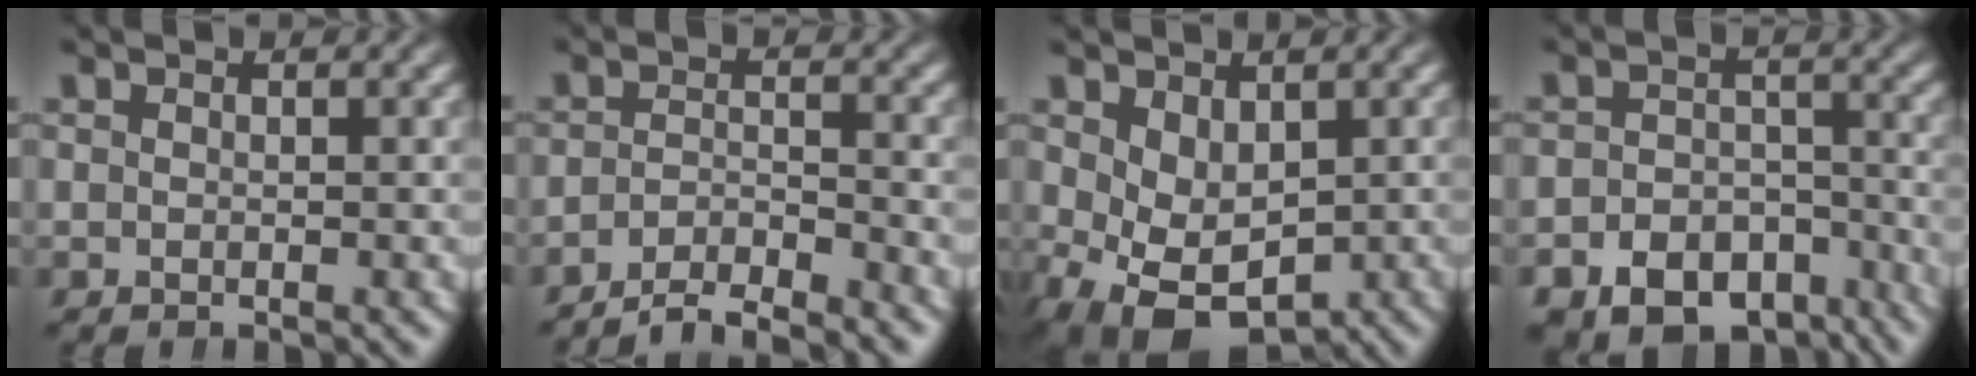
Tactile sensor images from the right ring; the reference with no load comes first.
{"total": 5.2, "force": [-4.8, 1.2, 1.5], "torque": [-0.020, -0.019, -0.076]}
{"total": 8.1, "force": [-3.2, 5.8, 4.7], "torque": [-0.114, -0.065, -0.026]}
{"total": 9.6, "force": [-7.3, 5.8, 2.5], "torque": [-0.022, -0.025, -0.115]}